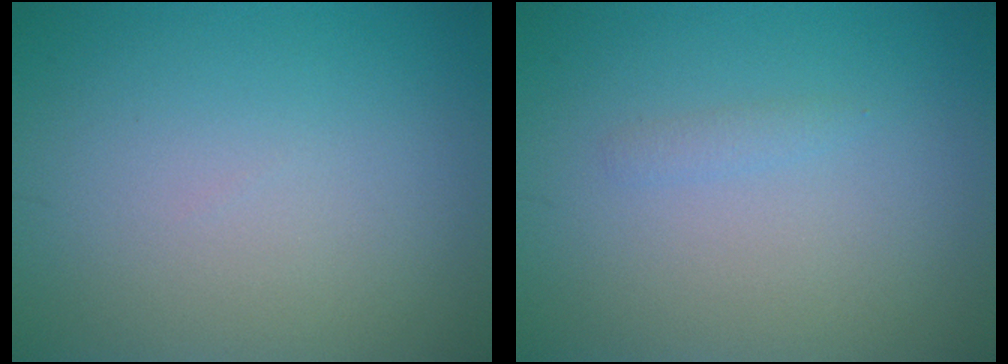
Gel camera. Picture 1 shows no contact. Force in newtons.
{"total": 0.7, "press": 0.7, "slide": 0.1}